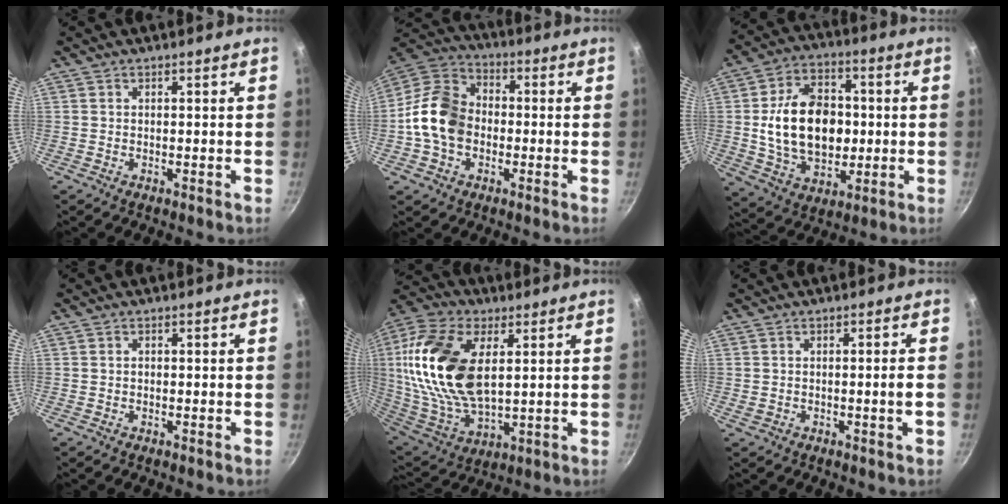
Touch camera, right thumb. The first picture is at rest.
{"total": 13.3, "force": [-1.9, 10.0, 8.6], "torque": [-0.133, 0.029, -0.055]}
{"total": 18.4, "force": [0.2, 12.8, 13.3], "torque": [-0.194, 0.015, 0.009]}
{"total": 0.5, "force": [-0.1, 0.5, 0.2], "torque": [-0.003, 0.004, -0.002]}
{"total": 23.3, "force": [5.0, 12.9, 18.8], "torque": [-0.367, -0.013, 0.095]}
{"total": 2.5, "force": [-0.4, 0.1, 2.5], "torque": [-0.037, 0.008, -0.003]}